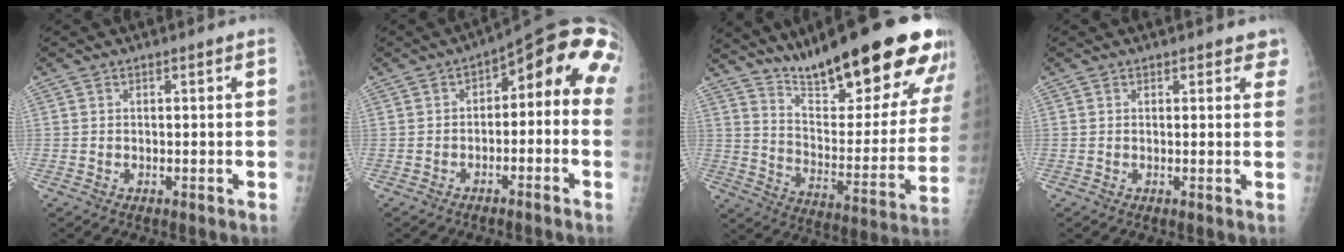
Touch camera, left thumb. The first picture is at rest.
{"total": 11.6, "force": [-0.2, 6.2, 9.8], "torque": [-0.087, 0.053, -0.014]}
{"total": 28.5, "force": [20.2, 6.8, 19.0], "torque": [-0.245, -0.089, 0.303]}
{"total": 2.6, "force": [1.9, 1.3, 1.3], "torque": [0.012, -0.003, 0.016]}